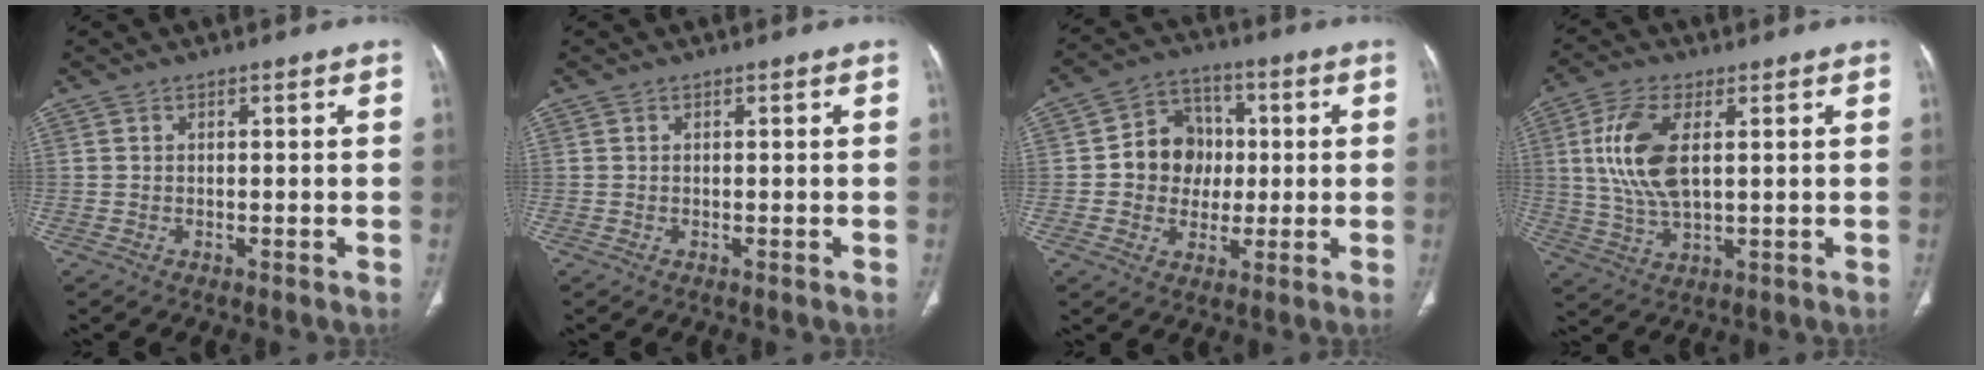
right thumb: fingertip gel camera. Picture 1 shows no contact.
{"total": 0.0}
{"total": 10.6, "force": [0.3, 9.3, 5.0], "torque": [-0.032, 0.016, -0.002]}
{"total": 11.8, "force": [2.4, 5.6, 10.1], "torque": [-0.218, -0.005, 0.052]}